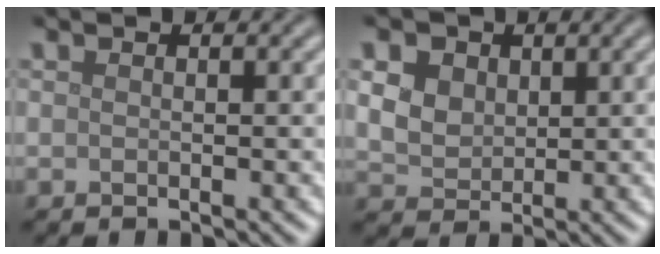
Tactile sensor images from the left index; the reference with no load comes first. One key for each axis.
{"total": 8.6, "fx": 3.7, "fy": 6.4, "fz": 4.3, "tx": -0.095, "ty": 0.034, "tz": 0.046}